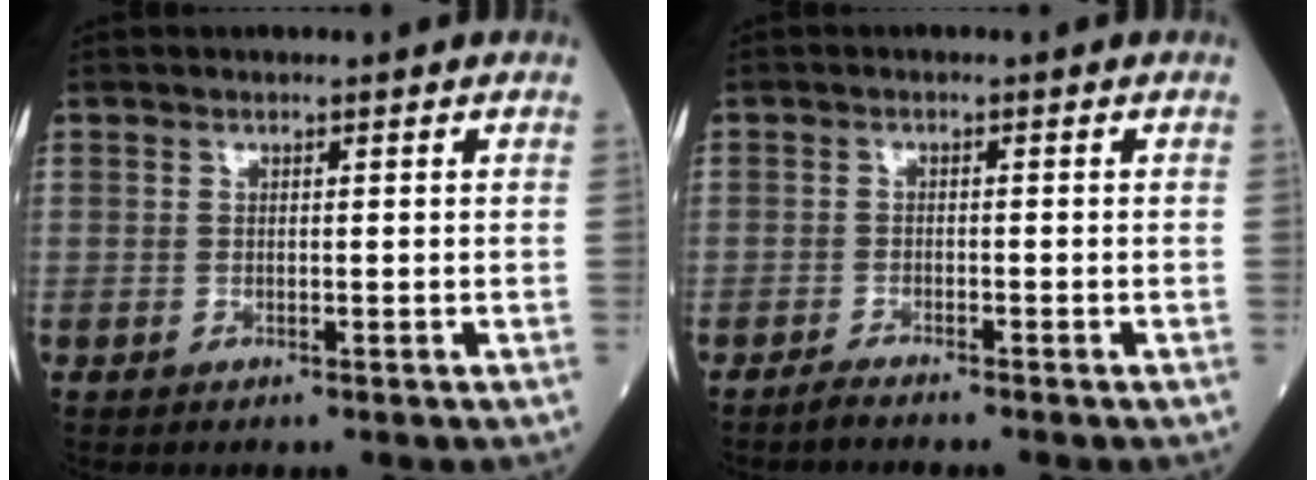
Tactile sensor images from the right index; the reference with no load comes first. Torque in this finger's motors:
{"motor_torque": [-0.31, -0.20, -0.03, -0.13]}